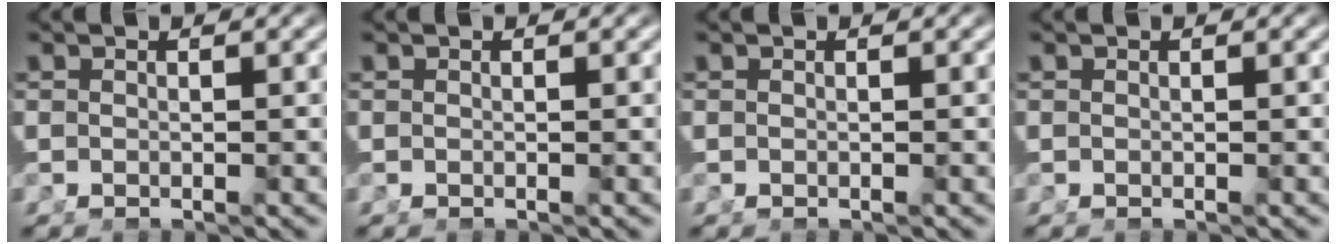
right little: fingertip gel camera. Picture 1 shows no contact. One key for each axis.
{"total": 0.0}
{"total": 0.0}
{"total": 0.0}